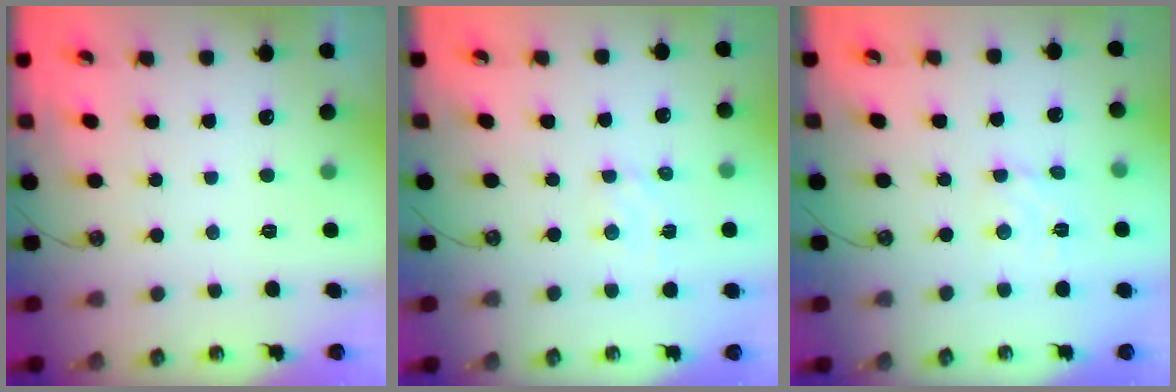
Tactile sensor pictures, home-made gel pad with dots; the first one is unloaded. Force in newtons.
{"total": 3.0, "press": 2.9, "slide": 0.6}
{"total": 2.9, "press": 2.9, "slide": 0.3}